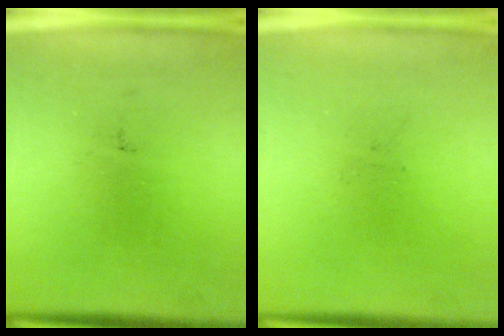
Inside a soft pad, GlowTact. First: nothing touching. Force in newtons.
{"total": 0.0}